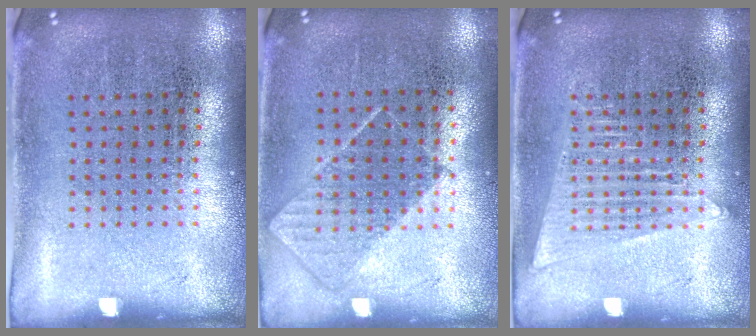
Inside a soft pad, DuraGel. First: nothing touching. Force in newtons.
{"total": 0.8, "press": 0.6, "slide": 0.4}
{"total": 1.8, "press": 1.8, "slide": 0.3}